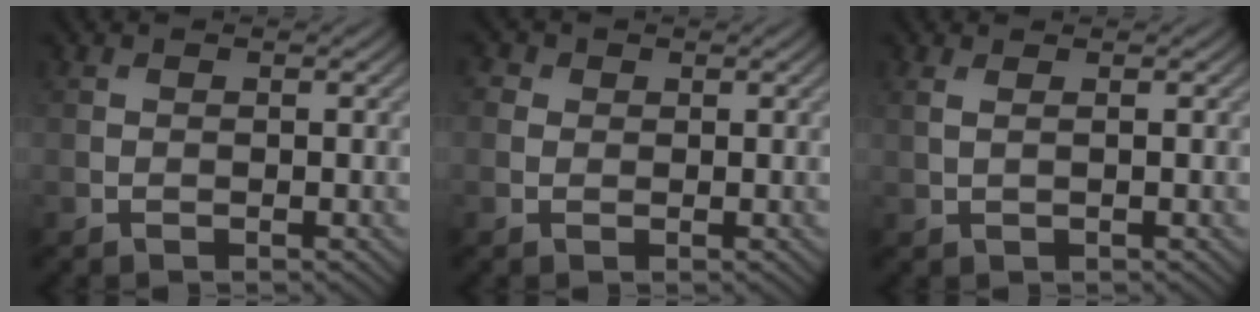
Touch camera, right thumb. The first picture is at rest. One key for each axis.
{"total": 1.4, "fx": 0.5, "fy": 1.2, "fz": 0.5, "tx": -0.013, "ty": 0.002, "tz": 0.003}
{"total": 1.1, "fx": 0.6, "fy": 0.1, "fz": 0.9, "tx": -0.022, "ty": 0.001, "tz": 0.010}